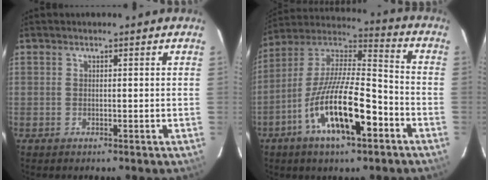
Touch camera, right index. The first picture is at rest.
{"total": 18.7, "force": [-8.3, 5.7, 15.7], "torque": [-0.291, -0.015, -0.152]}